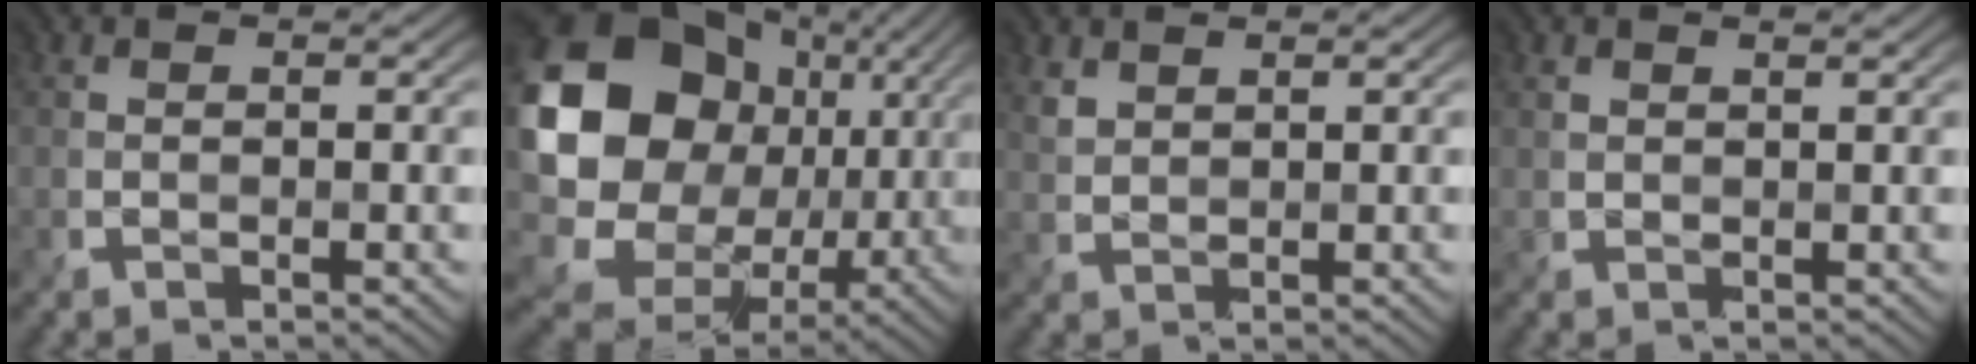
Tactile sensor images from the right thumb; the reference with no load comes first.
{"total": 19.5, "force": [2.6, 16.4, 10.2], "torque": [-0.251, -0.011, 0.054]}
{"total": 1.7, "force": [1.5, 0.7, 0.4], "torque": [-0.021, -0.001, 0.039]}
{"total": 1.1, "force": [1.0, 0.2, 0.2], "torque": [-0.011, -0.002, 0.023]}